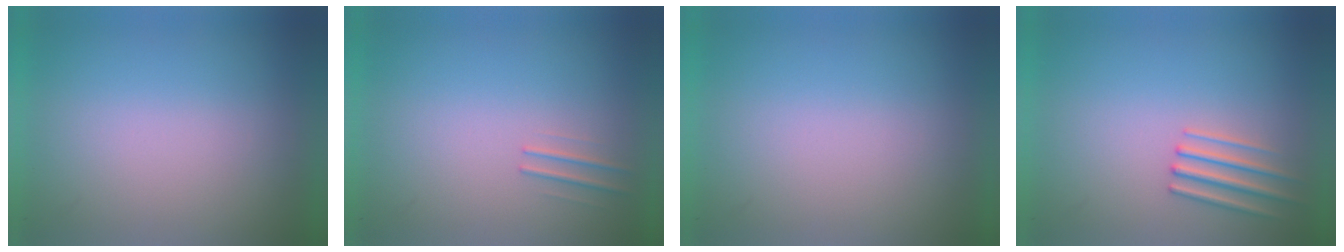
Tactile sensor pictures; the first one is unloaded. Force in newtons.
{"total": 1.1}
{"total": 0.0}
{"total": 2.4}